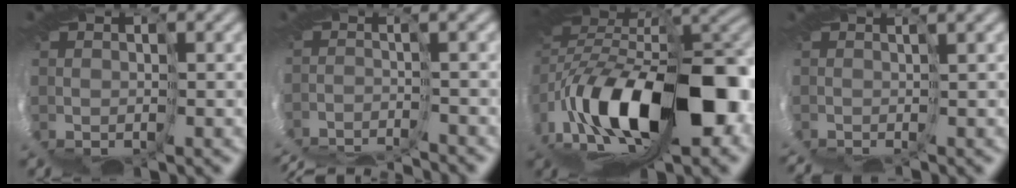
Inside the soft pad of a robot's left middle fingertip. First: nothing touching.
{"total": 8.9, "force": [-8.5, -2.3, -1.5], "torque": [0.008, -0.020, -0.111]}
{"total": 10.4, "force": [-0.9, 4.3, 9.5], "torque": [-0.163, -0.008, 0.003]}
{"total": 4.7, "force": [-3.1, -2.9, -2.0], "torque": [0.008, -0.017, -0.021]}